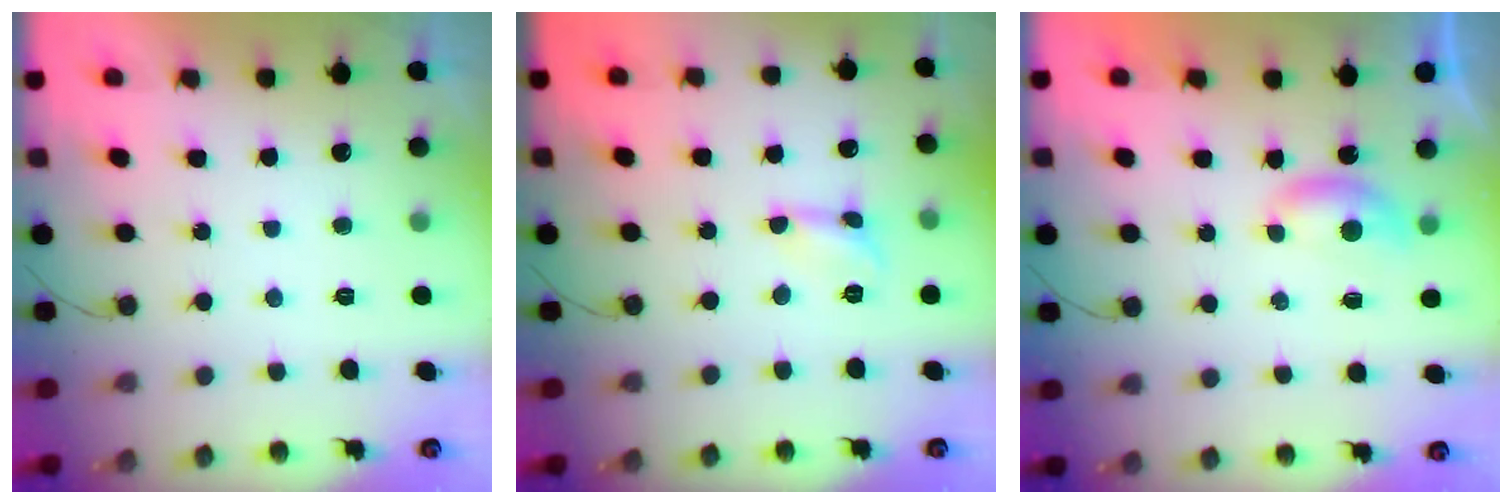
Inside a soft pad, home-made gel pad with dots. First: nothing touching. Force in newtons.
{"total": 2.8, "press": 2.7, "slide": 0.3}
{"total": 4.0, "press": 4.0, "slide": 0.6}